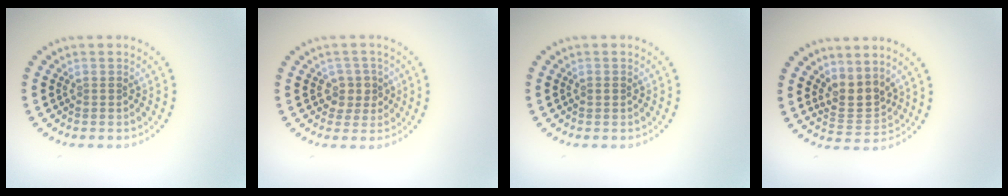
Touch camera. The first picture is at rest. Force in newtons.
{"total": 1.8, "press": 1.7, "slide": 0.6}
{"total": 0.8, "press": 0.8, "slide": 0.2}
{"total": 2.9, "press": 2.4, "slide": 1.6}